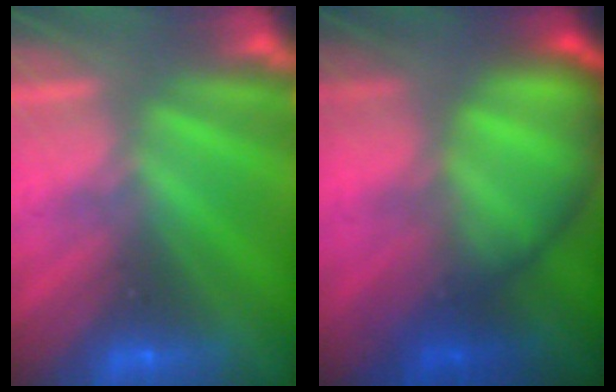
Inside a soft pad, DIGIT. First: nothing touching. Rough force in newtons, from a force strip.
{"total": 7.5}